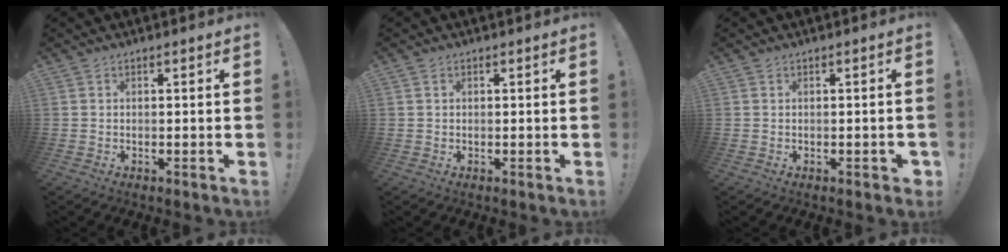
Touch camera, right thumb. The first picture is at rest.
{"total": 0.6, "force": [0.3, 0.5, 0.2], "torque": [-0.007, 0.002, 0.007]}
{"total": 1.0, "force": [-0.5, 0.7, 0.6], "torque": [-0.014, 0.004, -0.005]}